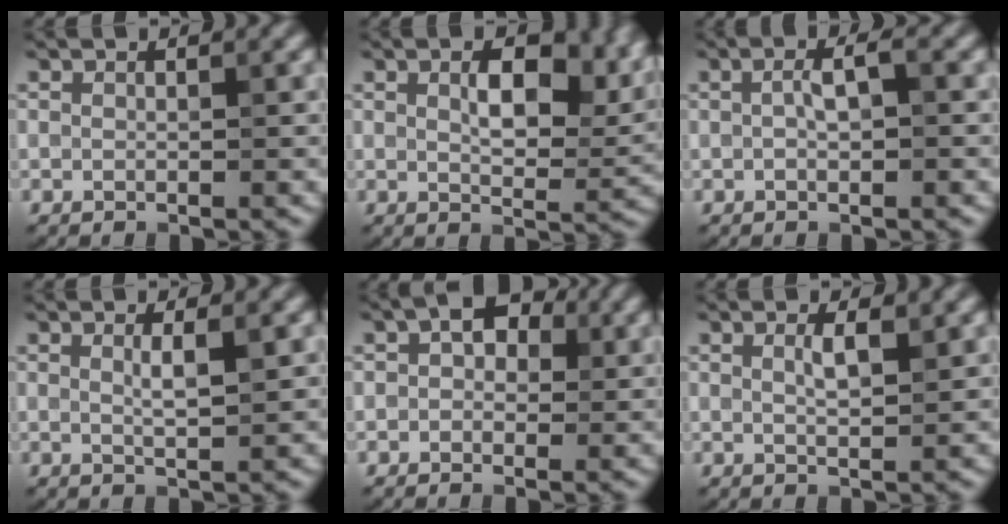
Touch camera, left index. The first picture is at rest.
{"total": 8.5, "force": [2.6, 4.3, 6.8], "torque": [-0.101, 0.000, 0.045]}
{"total": 2.0, "force": [0.1, 0.7, 1.8], "torque": [-0.036, 0.005, 0.001]}
{"total": 1.8, "force": [0.7, 0.4, 1.6], "torque": [-0.024, -0.002, 0.008]}
{"total": 3.5, "force": [1.0, 2.5, 2.3], "torque": [-0.013, 0.011, -0.004]}
{"total": 1.7, "force": [0.9, 0.4, 1.4], "torque": [-0.026, -0.001, 0.015]}